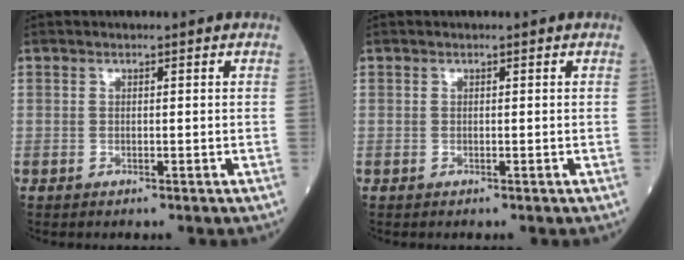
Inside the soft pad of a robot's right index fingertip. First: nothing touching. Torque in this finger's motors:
{"motor_torque": [0.01, 0.00, 0.00, 0.00]}